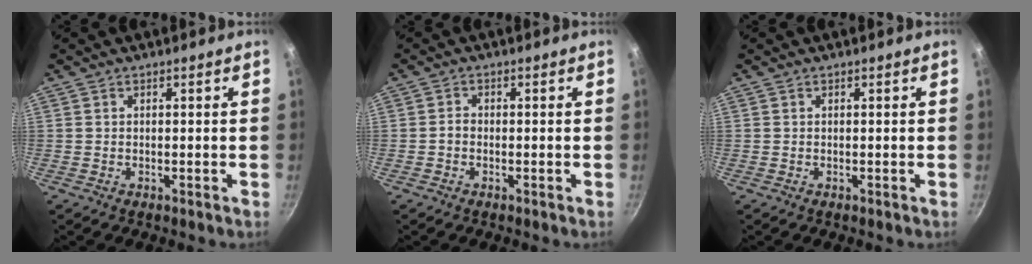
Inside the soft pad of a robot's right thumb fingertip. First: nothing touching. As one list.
[{"total": 1.4, "force": [-0.4, 1.0, 0.8], "torque": [-0.011, 0.010, -0.009]}, {"total": 0.0}]